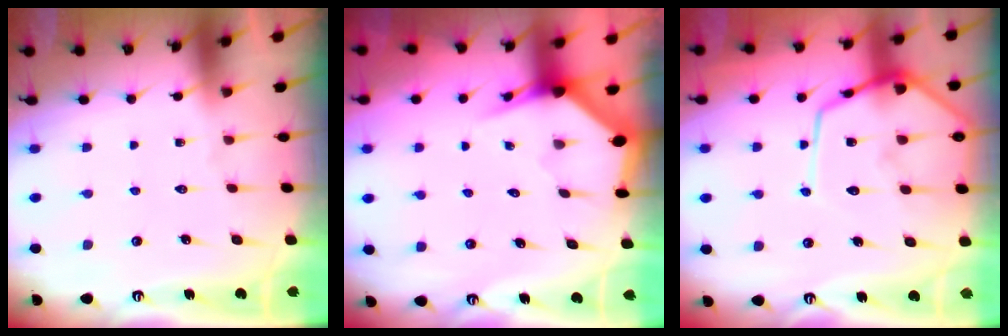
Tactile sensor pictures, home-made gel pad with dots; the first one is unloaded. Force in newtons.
{"total": 3.4, "press": 3.3, "slide": 0.5}
{"total": 13.5, "press": 13.5, "slide": 1.3}